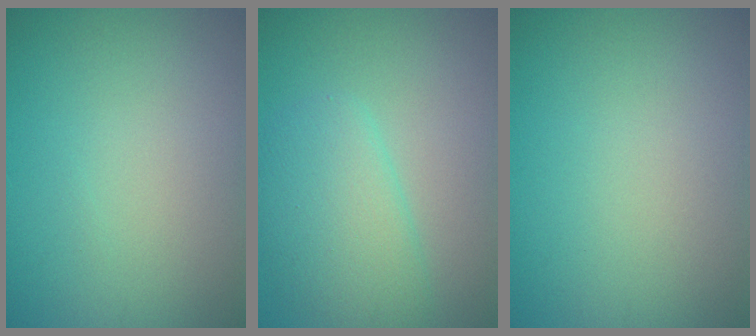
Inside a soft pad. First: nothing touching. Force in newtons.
{"total": 3.9, "press": 3.9, "slide": 0.3}
{"total": 0.0}